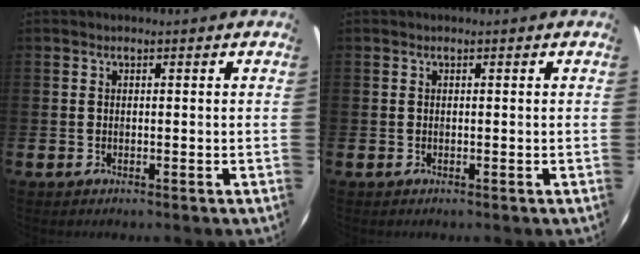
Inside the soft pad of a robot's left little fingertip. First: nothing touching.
{"total": 0.0}